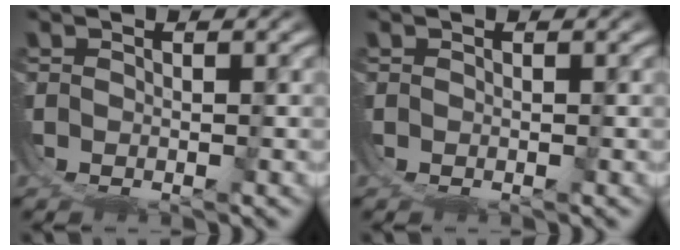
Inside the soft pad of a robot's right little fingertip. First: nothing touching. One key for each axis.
{"total": 0.0}